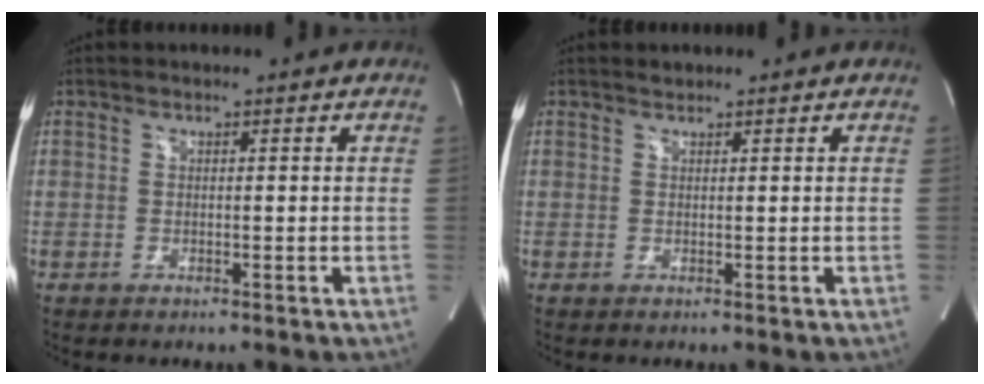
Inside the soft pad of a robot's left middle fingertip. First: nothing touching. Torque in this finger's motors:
{"motor_torque": [0.06, 0.01, -0.04, 0.01]}